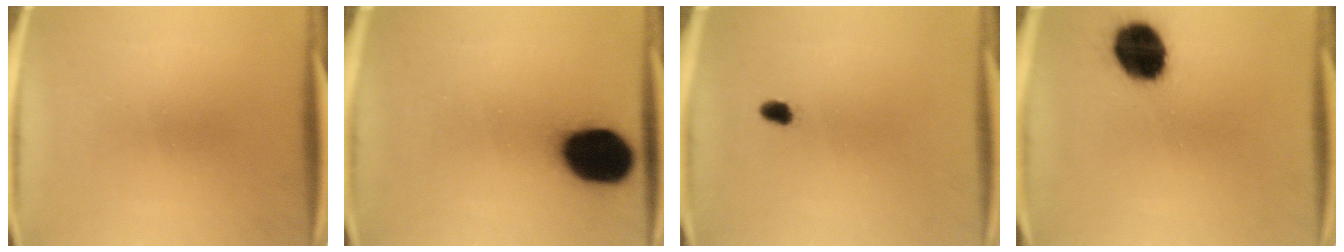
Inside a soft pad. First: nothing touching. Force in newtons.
{"total": 18.5}
{"total": 1.8}
{"total": 14.5}